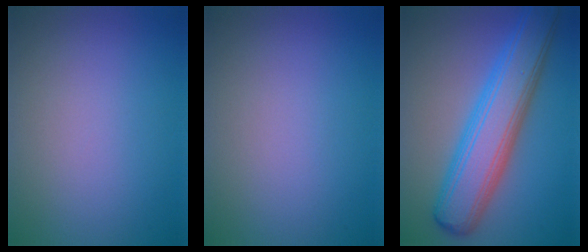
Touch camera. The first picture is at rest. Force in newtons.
{"total": 0.0}
{"total": 8.4, "press": 8.4, "slide": 0.2}